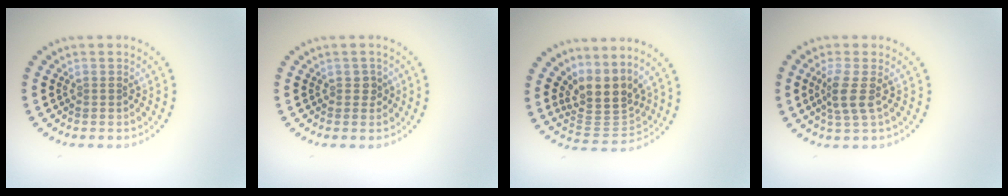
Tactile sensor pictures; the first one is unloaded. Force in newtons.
{"total": 0.9, "press": 0.9, "slide": 0.3}
{"total": 4.1, "press": 3.1, "slide": 2.8}
{"total": 2.5, "press": 1.9, "slide": 1.6}